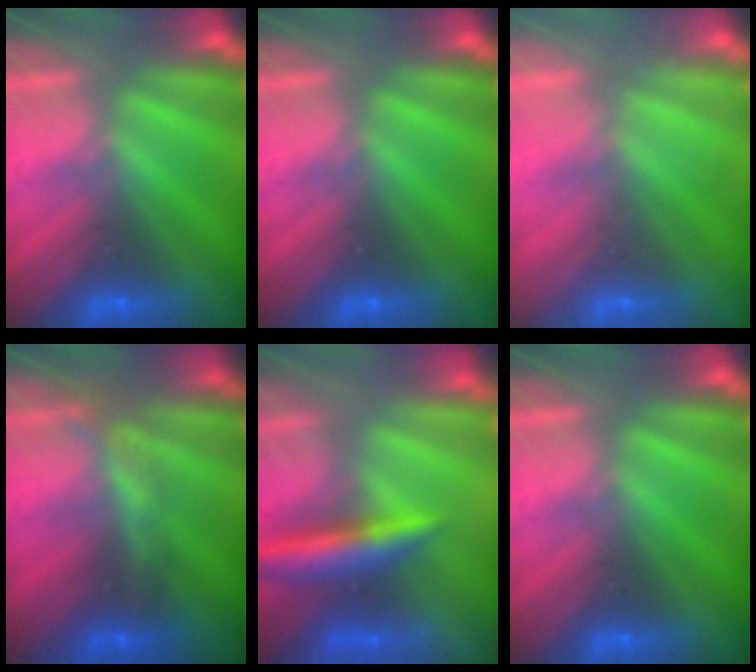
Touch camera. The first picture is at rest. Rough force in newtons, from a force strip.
{"total": 0.0}
{"total": 2.3}
{"total": 2.0}
{"total": 6.3}
{"total": 0.0}